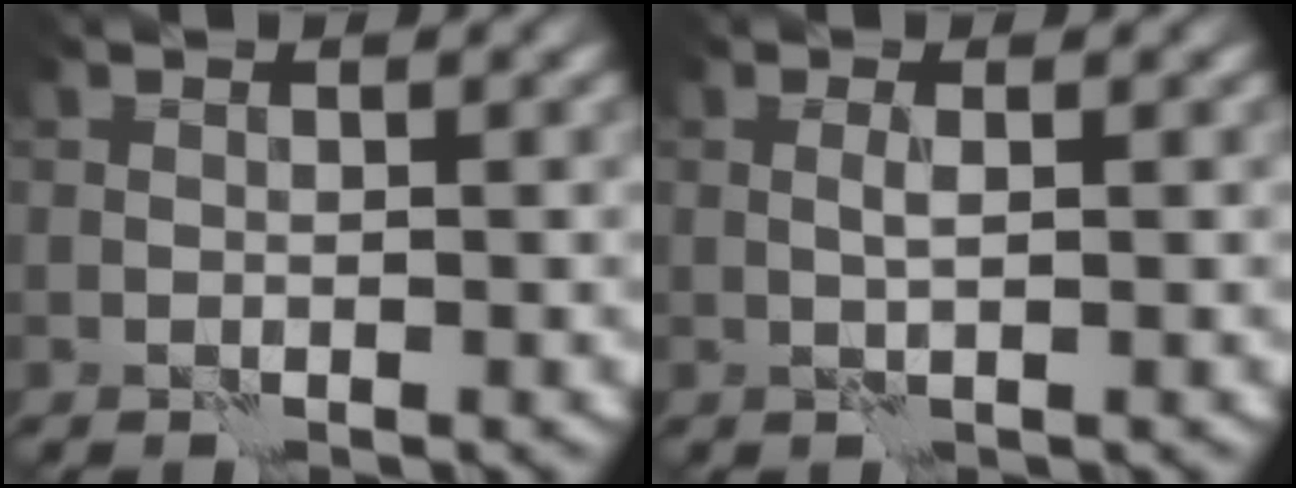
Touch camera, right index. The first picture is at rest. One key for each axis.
{"total": 0.9, "fx": 0.1, "fy": 0.0, "fz": 0.9, "tx": -0.020, "ty": 0.003, "tz": 0.001}